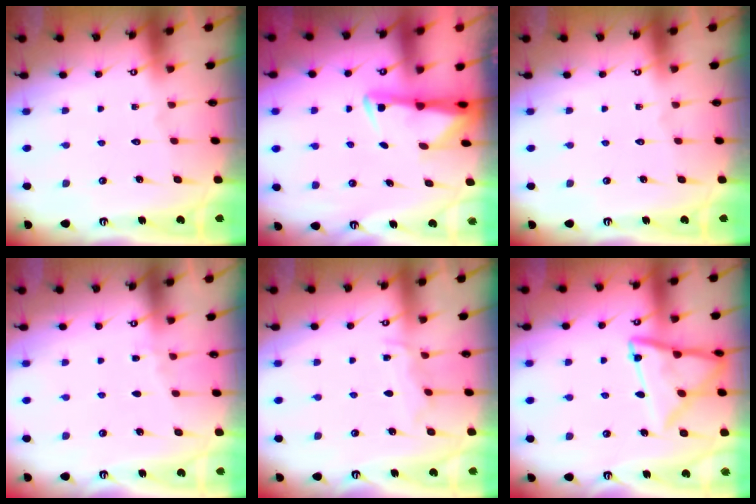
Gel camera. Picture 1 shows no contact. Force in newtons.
{"total": 2.7, "press": 2.6, "slide": 0.5}
{"total": 0.0}
{"total": 4.5, "press": 4.5, "slide": 0.6}
{"total": 5.0, "press": 5.0, "slide": 0.6}
{"total": 14.9, "press": 14.8, "slide": 1.1}